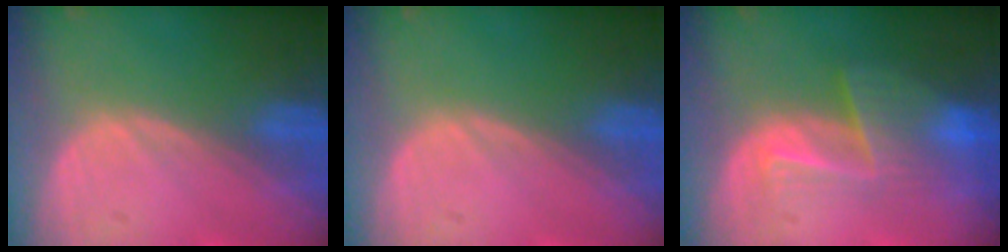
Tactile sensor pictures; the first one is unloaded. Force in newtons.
{"total": 0.0}
{"total": 6.4, "press": 5.7, "slide": 2.9}